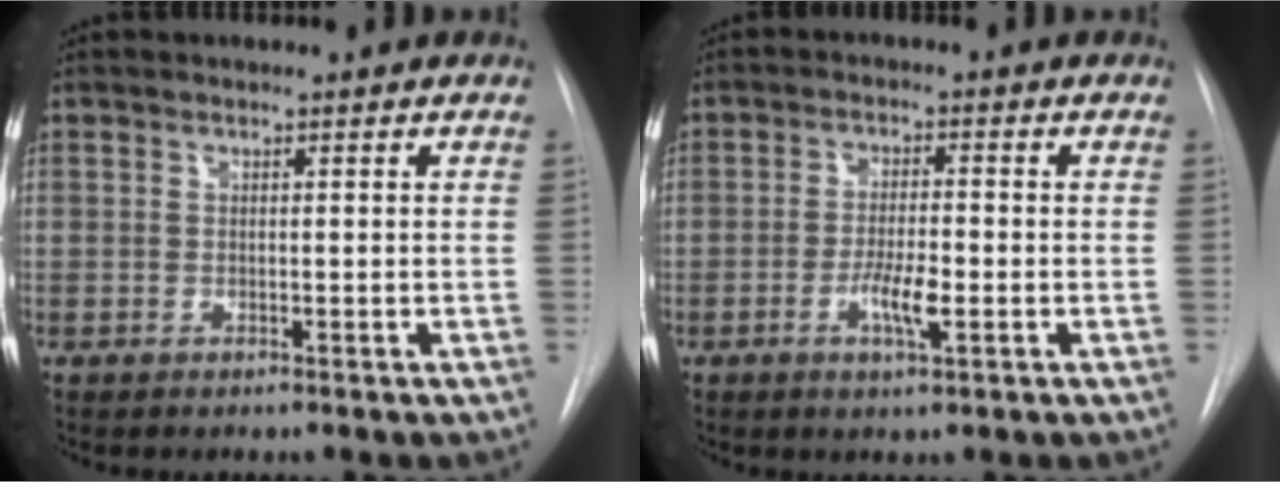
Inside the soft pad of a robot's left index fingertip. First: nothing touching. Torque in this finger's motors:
{"motor_torque": [0.84, 0.30, 0.15, 0.04]}